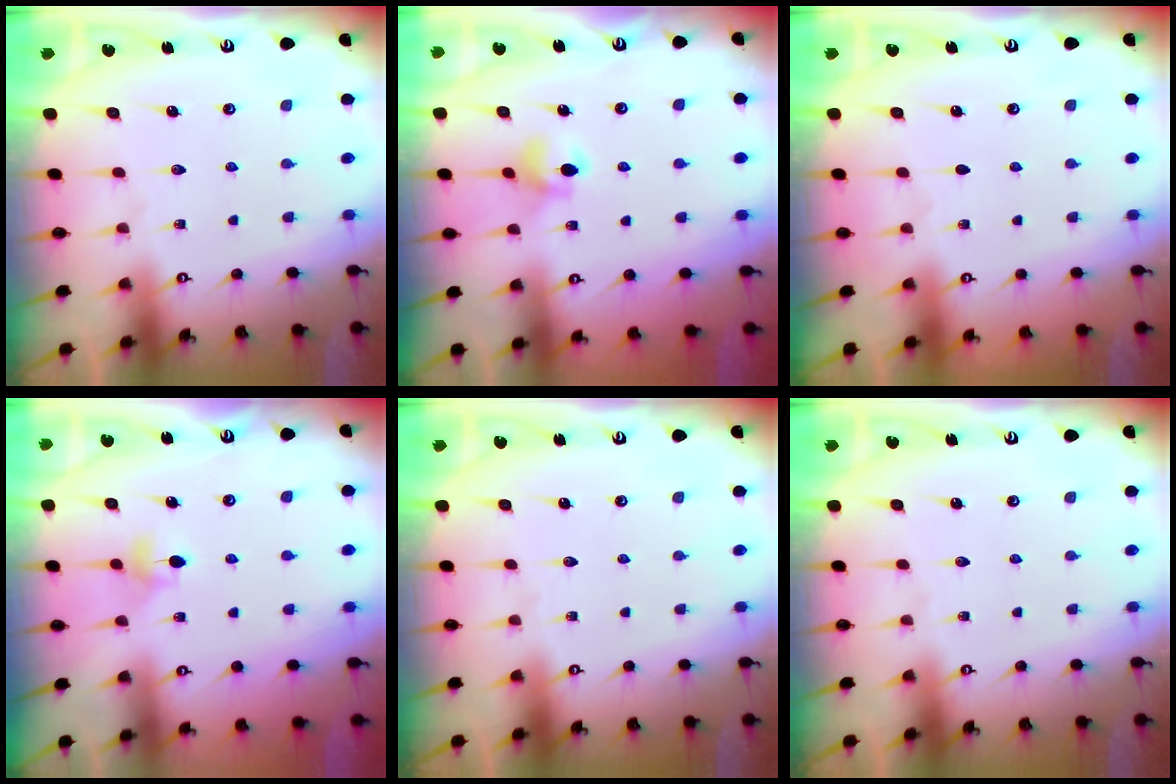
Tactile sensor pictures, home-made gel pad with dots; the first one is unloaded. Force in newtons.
{"total": 6.0, "press": 6.0, "slide": 0.6}
{"total": 0.0}
{"total": 4.0, "press": 3.9, "slide": 0.8}
{"total": 0.0}
{"total": 0.0}